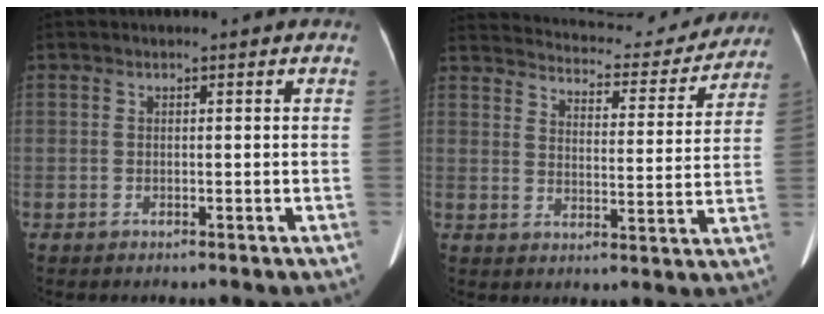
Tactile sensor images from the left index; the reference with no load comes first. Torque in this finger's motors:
{"motor_torque": [0.00, -2.14, 0.13, 0.00]}